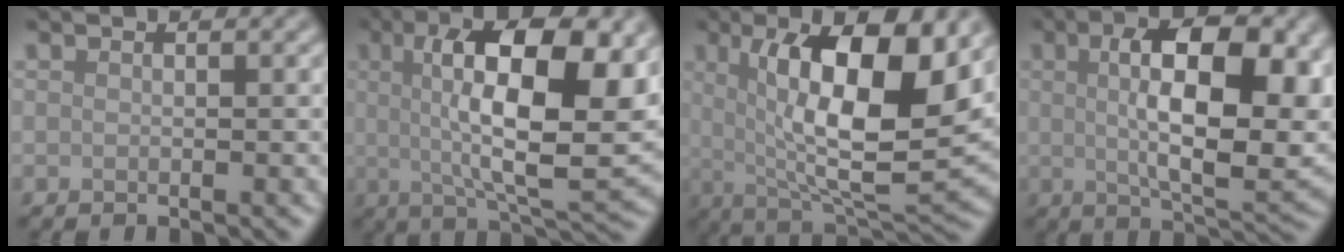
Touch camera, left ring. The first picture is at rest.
{"total": 13.3, "force": [2.6, 4.4, 12.3], "torque": [-0.180, 0.005, 0.037]}
{"total": 12.1, "force": [2.4, 3.9, 11.2], "torque": [-0.172, -0.006, 0.042]}
{"total": 12.0, "force": [2.1, 4.9, 10.8], "torque": [-0.157, 0.002, 0.033]}